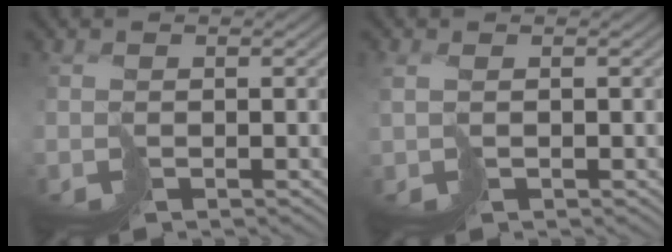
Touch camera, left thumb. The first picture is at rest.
{"total": 1.6, "force": [0.5, 0.9, 1.2], "torque": [-0.036, 0.000, 0.015]}